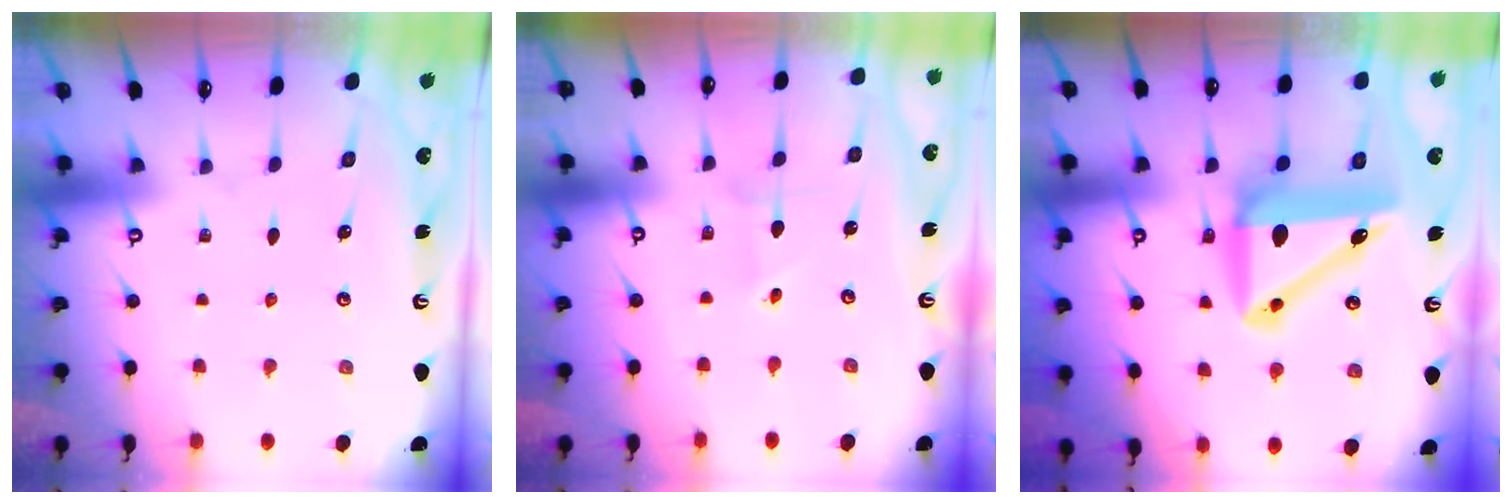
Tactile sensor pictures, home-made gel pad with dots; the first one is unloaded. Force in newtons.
{"total": 1.9, "press": 1.9, "slide": 0.1}
{"total": 12.0, "press": 11.2, "slide": 4.3}